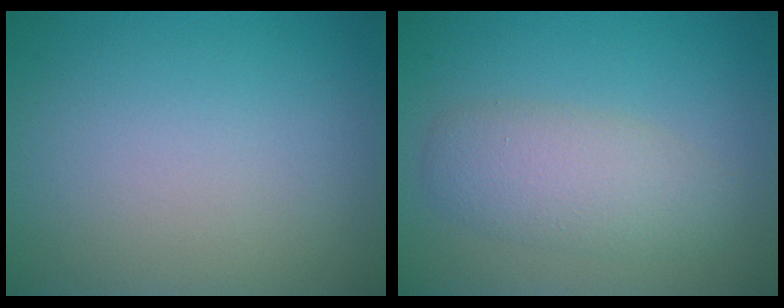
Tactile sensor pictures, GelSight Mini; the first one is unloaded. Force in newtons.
{"total": 3.9, "press": 3.9, "slide": 0.1}